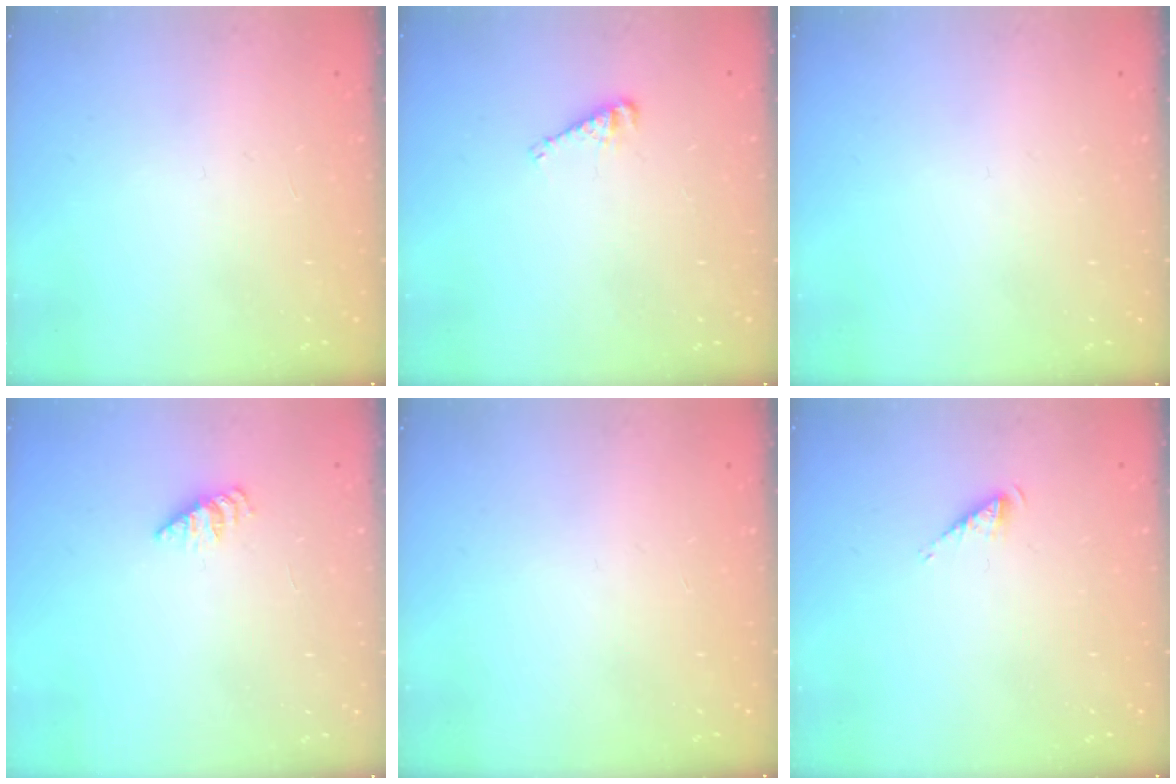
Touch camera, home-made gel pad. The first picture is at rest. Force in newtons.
{"total": 4.6, "press": 4.6, "slide": 0.3}
{"total": 0.0}
{"total": 2.2, "press": 2.2, "slide": 0.3}
{"total": 0.0}
{"total": 2.7, "press": 2.7, "slide": 0.4}